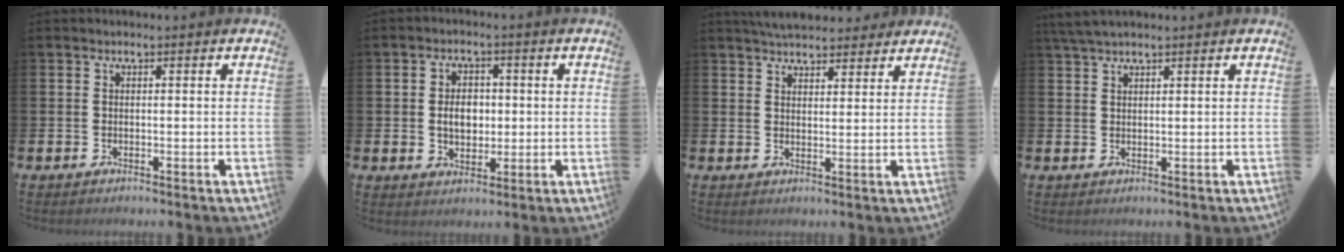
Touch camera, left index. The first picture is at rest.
{"total": 4.2, "force": [0.2, 3.1, 2.8], "torque": [-0.039, 0.004, -0.005]}
{"total": 4.9, "force": [4.7, 1.2, 0.5], "torque": [-0.006, -0.024, 0.086]}
{"total": 3.2, "force": [2.7, 0.7, 1.5], "torque": [-0.036, 0.001, 0.051]}